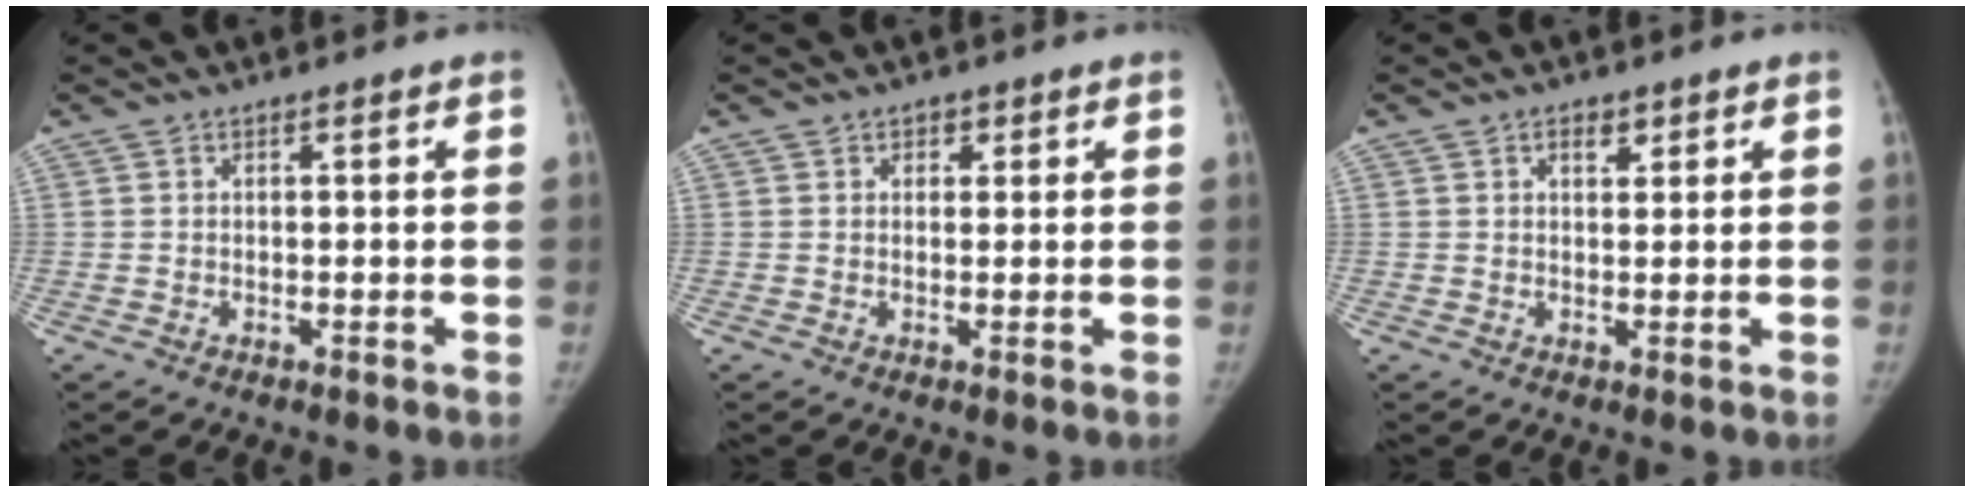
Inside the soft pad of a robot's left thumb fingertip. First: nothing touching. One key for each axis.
{"total": 1.7, "fx": 0.9, "fy": 1.4, "fz": 0.5, "tx": 0.011, "ty": -0.003, "tz": 0.009}
{"total": 2.4, "fx": 1.3, "fy": 1.5, "fz": 1.3, "tx": -0.005, "ty": -0.005, "tz": 0.020}